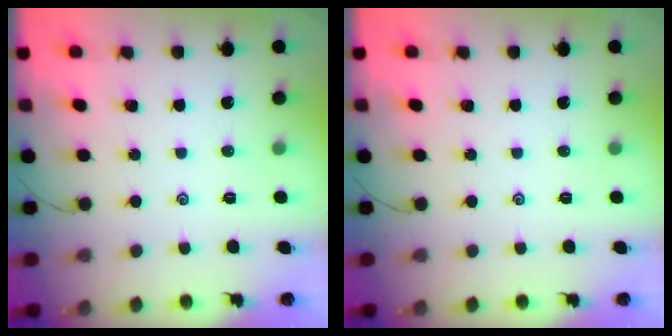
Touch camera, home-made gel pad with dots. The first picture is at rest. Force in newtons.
{"total": 0.0}